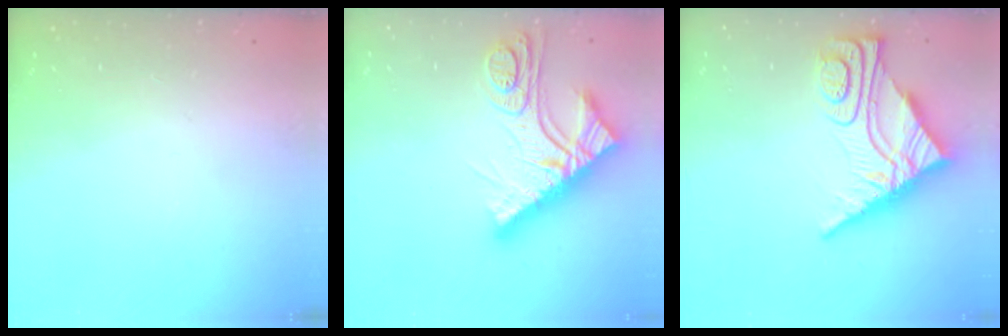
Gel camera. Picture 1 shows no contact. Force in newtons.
{"total": 15.8, "press": 15.8, "slide": 0.6}
{"total": 12.3, "press": 12.2, "slide": 1.2}